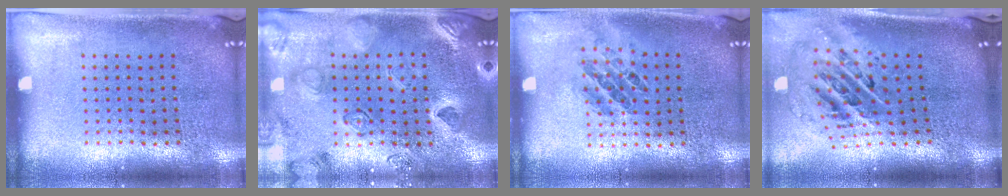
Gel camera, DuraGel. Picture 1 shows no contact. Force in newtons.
{"total": 2.4, "press": 2.4, "slide": 0.5}
{"total": 1.1, "press": 1.0, "slide": 0.5}
{"total": 2.5, "press": 1.8, "slide": 1.8}